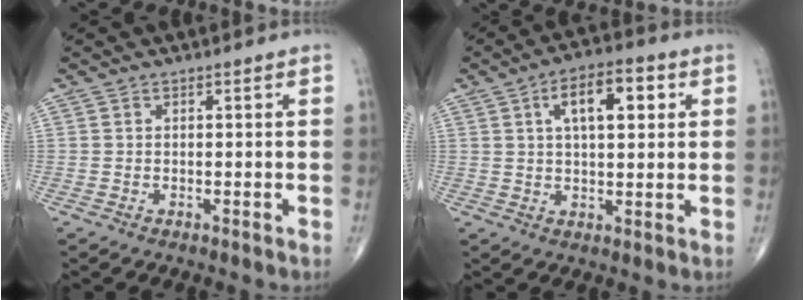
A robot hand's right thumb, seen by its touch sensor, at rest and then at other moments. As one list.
[{"total": 10.2, "force": [3.2, 4.5, 8.5], "torque": [-0.119, 0.007, 0.047]}]